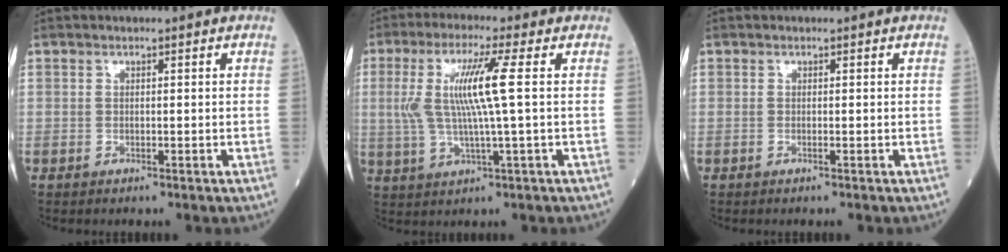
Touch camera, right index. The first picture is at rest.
{"total": 9.3, "force": [1.4, -0.4, 9.2], "torque": [-0.196, 0.005, 0.027]}
{"total": 0.0}